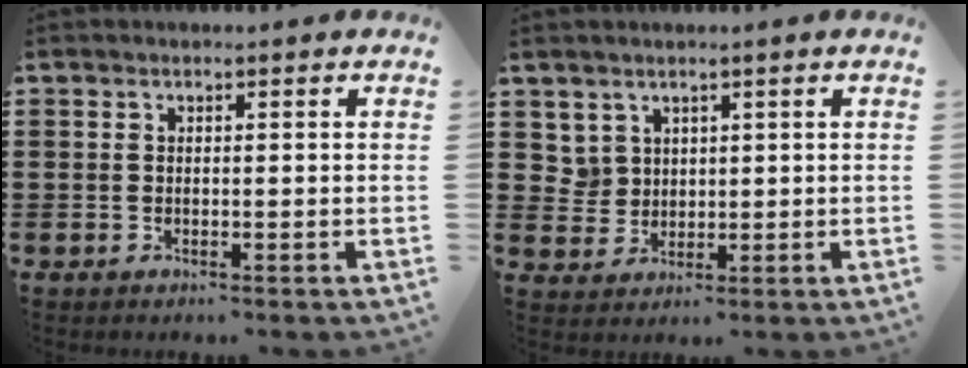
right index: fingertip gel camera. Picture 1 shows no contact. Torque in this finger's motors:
{"motor_torque": [-0.45, 0.86, 0.02, -0.01]}